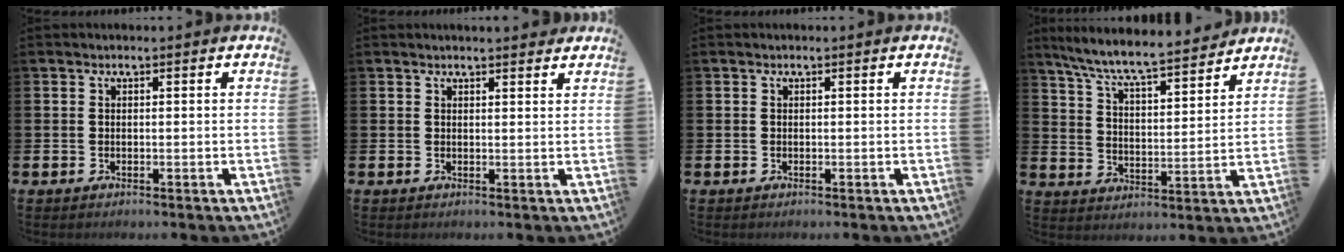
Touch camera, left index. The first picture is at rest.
{"total": 1.5, "force": [1.5, 0.0, 0.1], "torque": [-0.002, -0.005, 0.028]}
{"total": 0.0}
{"total": 7.7, "force": [7.2, 0.6, 2.6], "torque": [-0.081, -0.052, 0.124]}